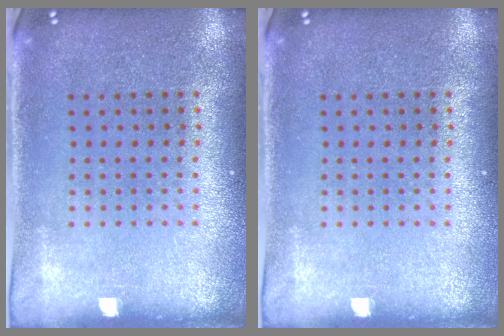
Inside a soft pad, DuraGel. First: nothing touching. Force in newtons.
{"total": 0.0}